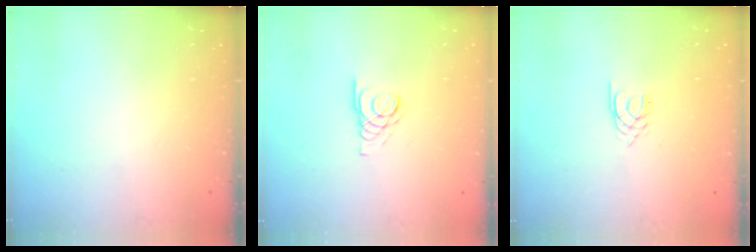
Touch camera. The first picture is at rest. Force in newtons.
{"total": 2.1, "press": 2.1, "slide": 0.2}
{"total": 1.9, "press": 1.9, "slide": 0.2}